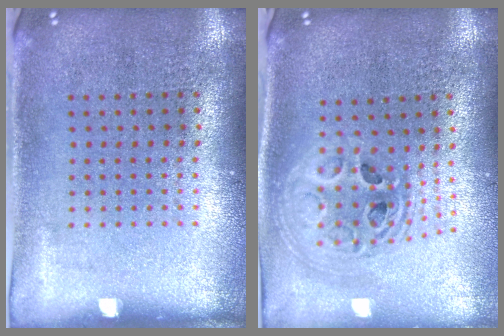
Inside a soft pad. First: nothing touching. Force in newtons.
{"total": 2.3, "press": 1.8, "slide": 1.4}